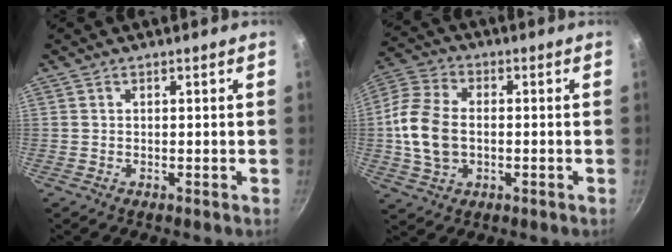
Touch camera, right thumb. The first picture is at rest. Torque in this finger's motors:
{"motor_torque": [-0.43, 1.14, 1.49, 0.28, 0.07]}